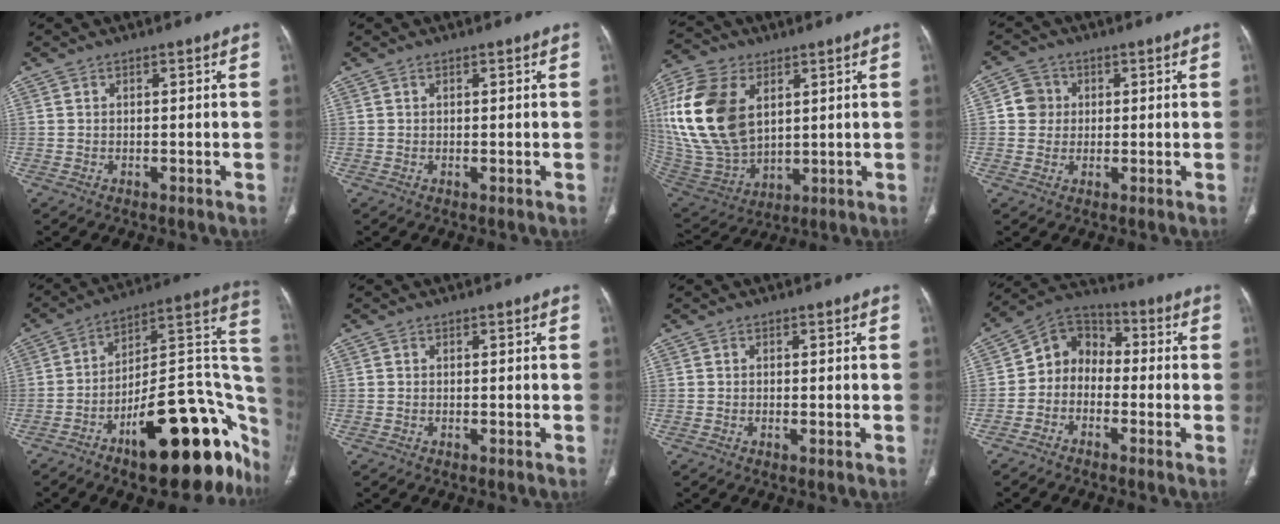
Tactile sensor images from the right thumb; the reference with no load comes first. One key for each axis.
{"total": 0.5, "fx": 0.2, "fy": 0.2, "fz": 0.4, "tx": -0.009, "ty": -0.001, "tz": 0.005}
{"total": 23.9, "fx": 6.1, "fy": 15.4, "fz": 17.3, "tx": -0.369, "ty": -0.024, "tz": 0.127}
{"total": 4.6, "fx": 0.6, "fy": 4.5, "fz": 1.1, "tx": 0.006, "ty": 0.005, "tz": 0.007}
{"total": 30.0, "fx": -13.9, "fy": 11.8, "fz": 23.9, "tx": -0.215, "ty": 0.101, "tz": -0.201}
{"total": 0.0}
{"total": 0.7, "fx": -0.1, "fy": 0.3, "fz": 0.7, "tx": -0.014, "ty": -0.003, "tz": -0.003}
{"total": 8.7, "fx": -1.5, "fy": 7.3, "fz": 4.5, "tx": -0.044, "ty": 0.045, "tz": -0.049}